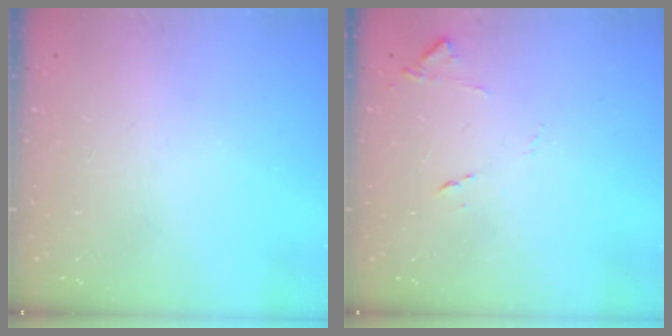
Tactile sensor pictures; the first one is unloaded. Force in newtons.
{"total": 8.2, "press": 8.2, "slide": 0.6}